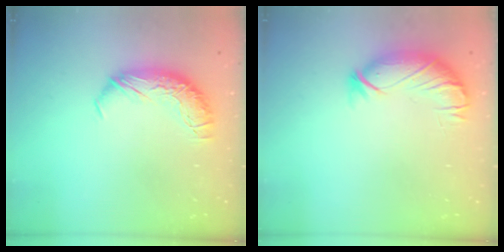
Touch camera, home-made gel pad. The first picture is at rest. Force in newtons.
{"total": 3.9, "press": 3.4, "slide": 2.0}